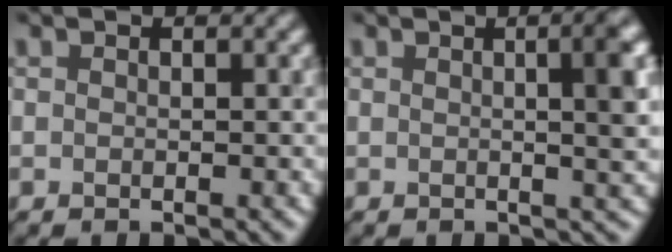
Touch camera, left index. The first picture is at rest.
{"total": 5.4, "force": [0.5, 1.6, 5.1], "torque": [-0.044, 0.010, 0.001]}